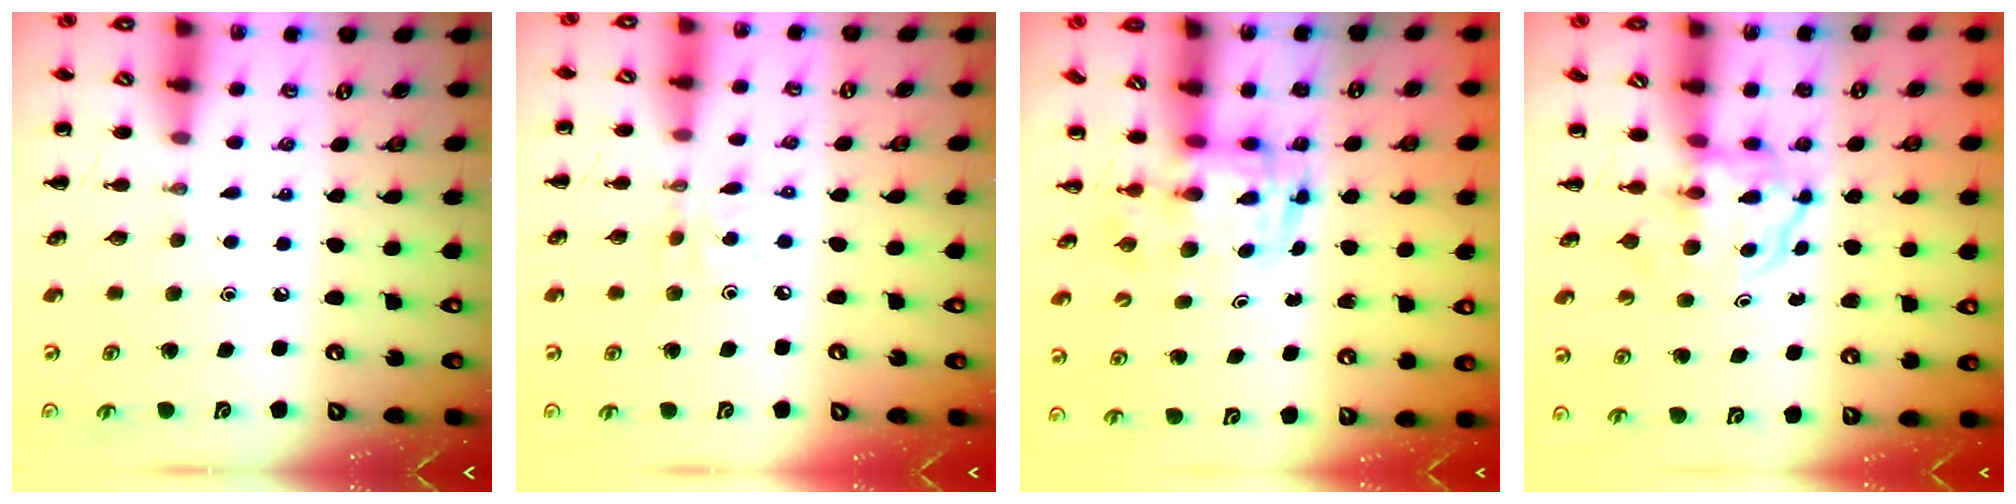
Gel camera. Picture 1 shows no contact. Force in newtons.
{"total": 3.1, "press": 3.1, "slide": 0.5}
{"total": 2.8, "press": 2.7, "slide": 0.5}
{"total": 3.6, "press": 3.6, "slide": 0.4}